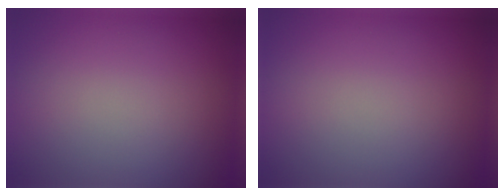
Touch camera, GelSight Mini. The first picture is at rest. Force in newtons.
{"total": 0.0}